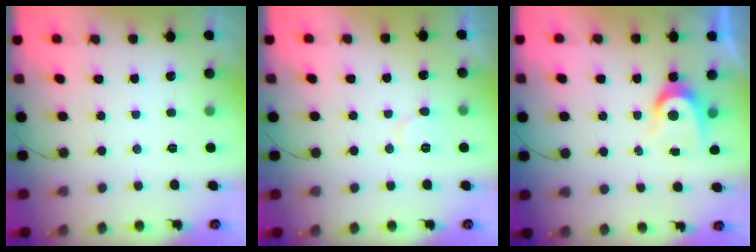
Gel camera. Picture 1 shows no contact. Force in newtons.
{"total": 6.5, "press": 6.5, "slide": 0.7}
{"total": 6.4, "press": 6.4, "slide": 0.4}